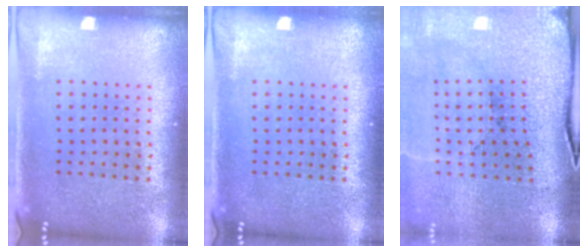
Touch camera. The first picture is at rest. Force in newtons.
{"total": 0.0}
{"total": 3.6, "press": 3.3, "slide": 1.5}